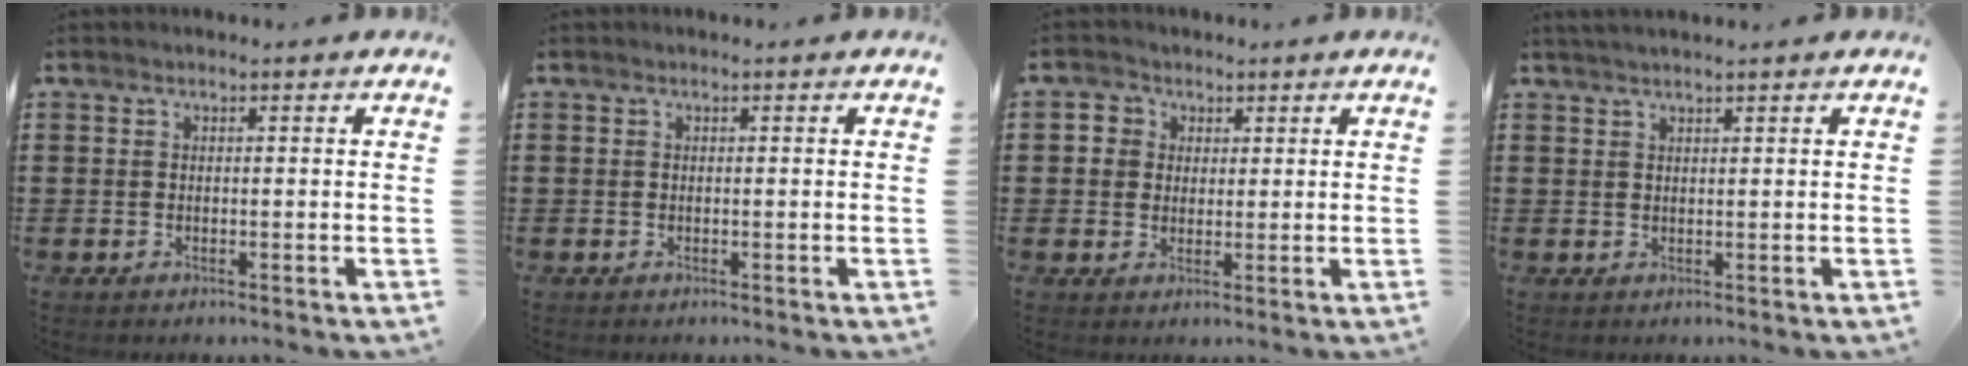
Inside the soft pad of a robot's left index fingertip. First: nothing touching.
{"total": 0.0}
{"total": 3.8, "force": [1.5, 3.5, 0.1], "torque": [-0.007, 0.007, 0.022]}
{"total": 1.3, "force": [1.2, -0.1, 0.5], "torque": [-0.011, -0.001, 0.023]}